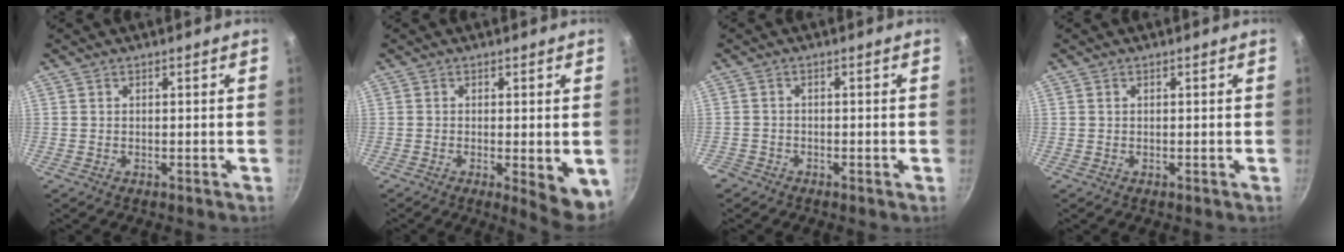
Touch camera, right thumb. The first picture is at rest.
{"total": 7.1, "force": [-1.5, 2.0, 6.6], "torque": [-0.074, -0.008, -0.014]}
{"total": 2.2, "force": [-1.8, 1.2, 0.4], "torque": [-0.018, 0.011, -0.037]}
{"total": 0.0}